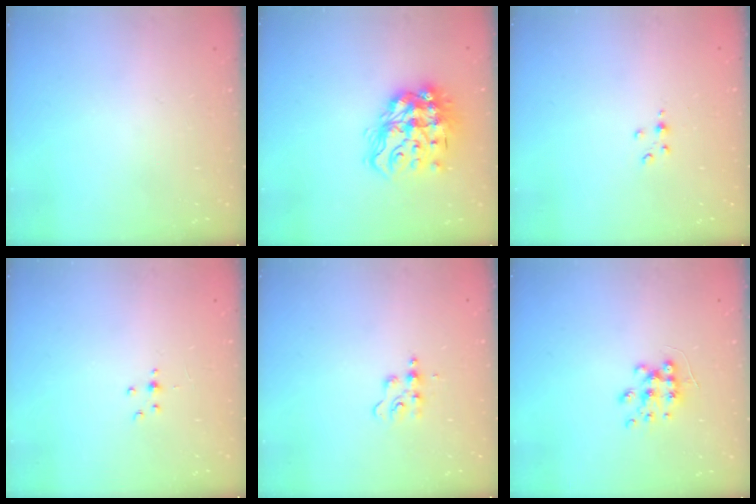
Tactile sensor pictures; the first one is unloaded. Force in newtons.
{"total": 16.7, "press": 16.6, "slide": 1.6}
{"total": 3.4, "press": 3.4, "slide": 0.5}
{"total": 2.0, "press": 1.9, "slide": 0.5}
{"total": 4.7, "press": 4.6, "slide": 0.8}
{"total": 7.6, "press": 7.5, "slide": 0.8}